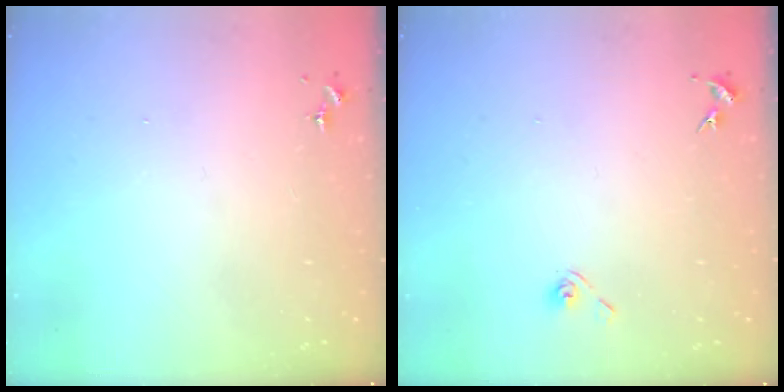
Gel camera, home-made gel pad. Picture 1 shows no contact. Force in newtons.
{"total": 4.3, "press": 3.9, "slide": 1.9}